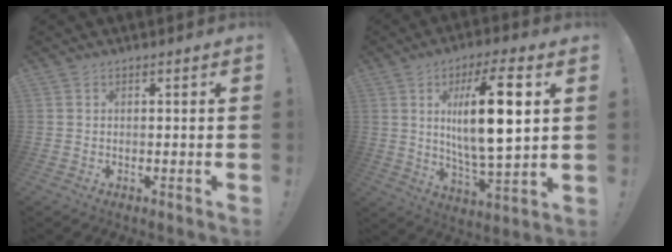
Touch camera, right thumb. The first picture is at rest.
{"total": 18.0, "force": [4.2, 4.7, 16.8], "torque": [-0.287, -0.014, 0.048]}